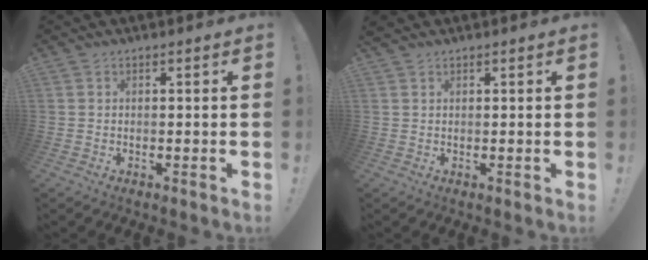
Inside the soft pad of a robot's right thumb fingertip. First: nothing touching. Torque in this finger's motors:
{"motor_torque": [-0.21, 1.98, 0.73, 0.90, 0.00]}